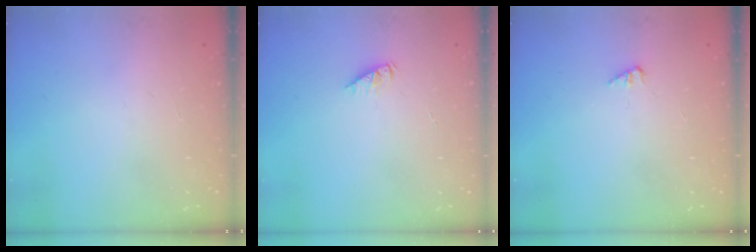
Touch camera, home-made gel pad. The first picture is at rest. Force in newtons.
{"total": 2.3, "press": 2.3, "slide": 0.3}
{"total": 1.3, "press": 1.3, "slide": 0.1}